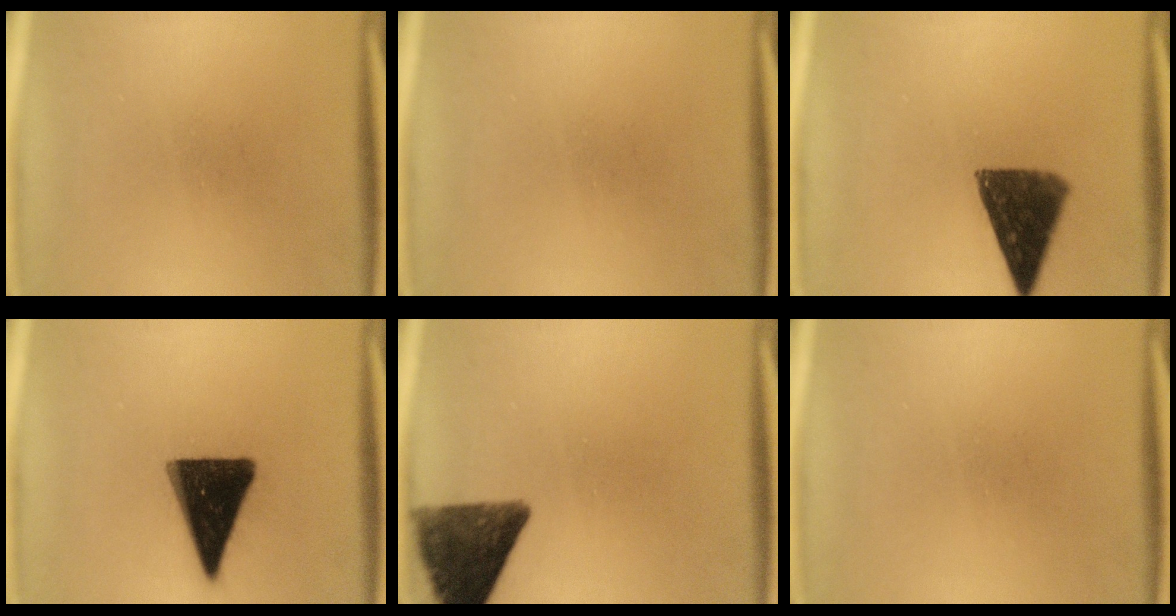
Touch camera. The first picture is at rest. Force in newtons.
{"total": 0.0}
{"total": 11.0}
{"total": 16.1}
{"total": 11.4}
{"total": 0.0}